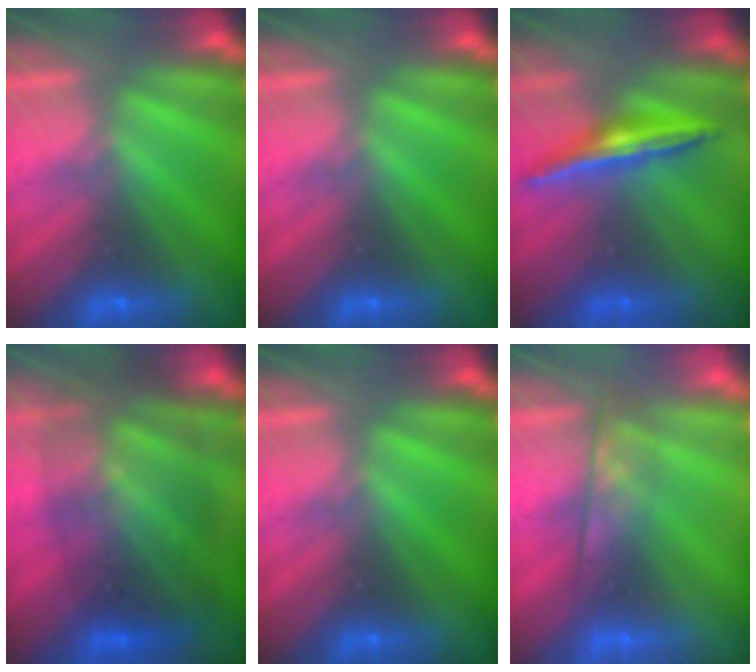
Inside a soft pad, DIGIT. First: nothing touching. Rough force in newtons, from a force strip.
{"total": 0.0}
{"total": 1.6}
{"total": 8.5}
{"total": 0.0}
{"total": 3.8}